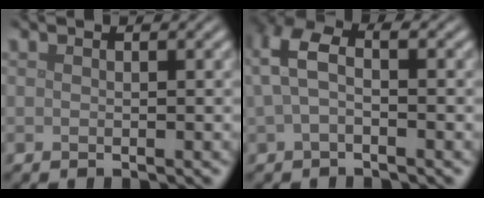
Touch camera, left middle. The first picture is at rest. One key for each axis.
{"total": 3.9, "fx": 0.8, "fy": 2.2, "fz": 3.2, "tx": -0.077, "ty": 0.011, "tz": 0.009}